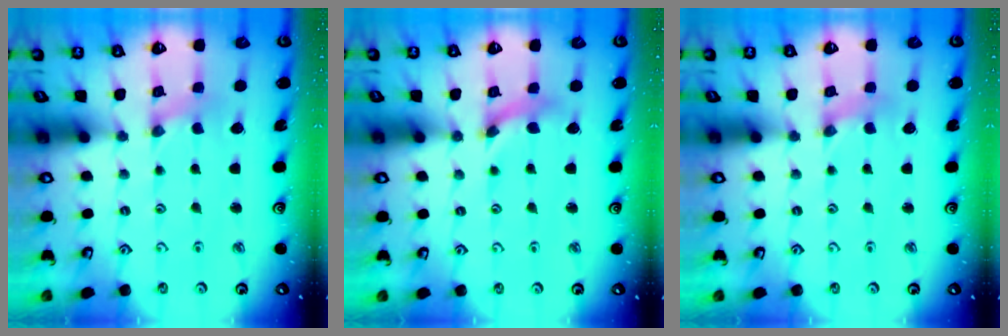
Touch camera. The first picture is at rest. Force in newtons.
{"total": 3.5, "press": 3.5, "slide": 0.5}
{"total": 1.4, "press": 1.3, "slide": 0.2}